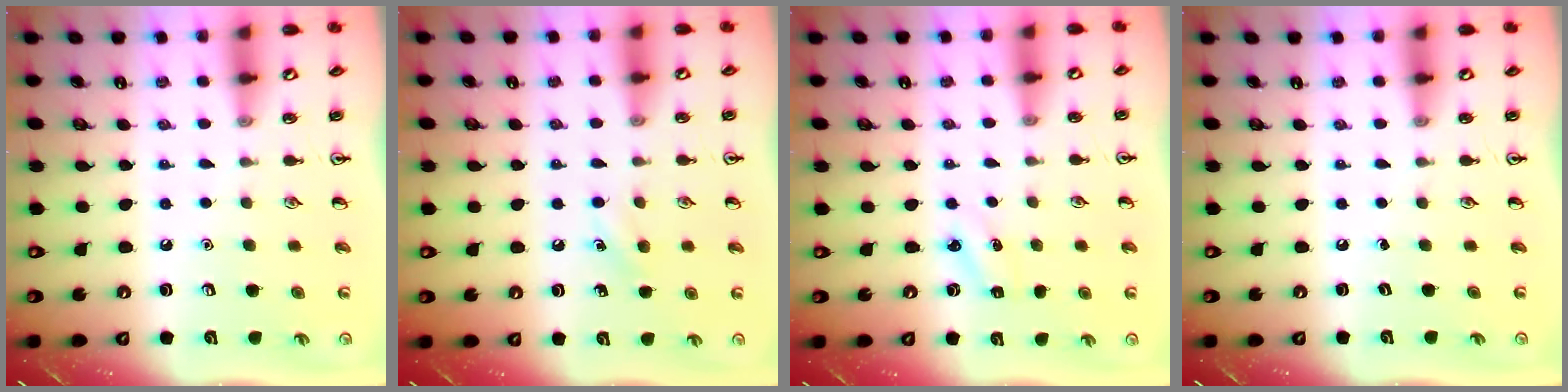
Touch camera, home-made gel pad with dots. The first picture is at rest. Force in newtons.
{"total": 6.0, "press": 5.7, "slide": 2.0}
{"total": 2.5, "press": 2.3, "slide": 0.9}
{"total": 0.0}